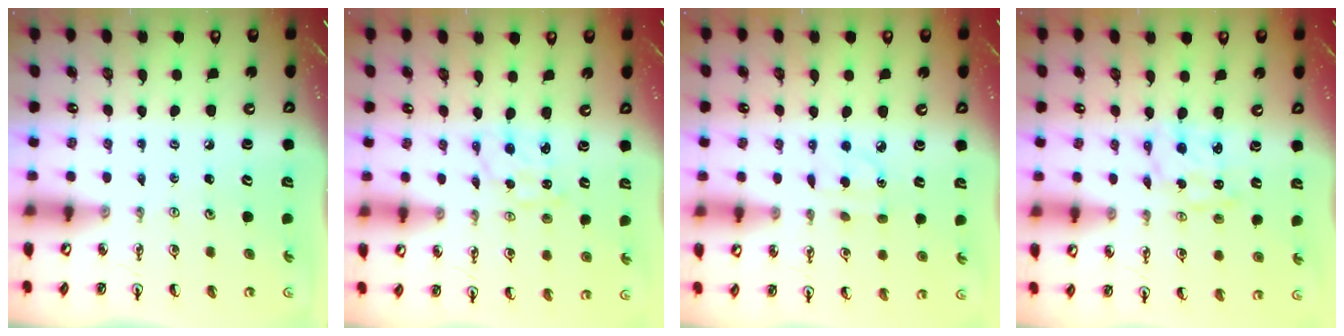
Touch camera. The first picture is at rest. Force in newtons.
{"total": 1.2, "press": 1.2, "slide": 0.3}
{"total": 5.2, "press": 5.1, "slide": 0.6}
{"total": 2.3, "press": 2.3, "slide": 0.2}